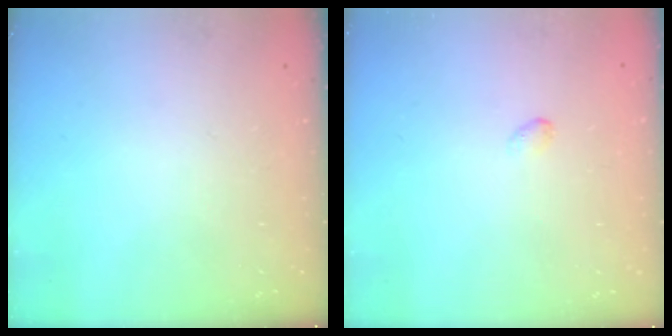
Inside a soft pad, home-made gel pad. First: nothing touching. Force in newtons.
{"total": 2.6, "press": 2.5, "slide": 0.5}